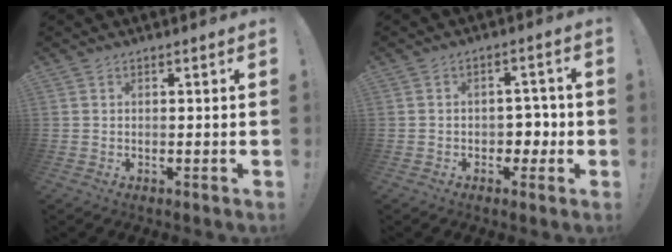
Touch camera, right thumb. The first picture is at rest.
{"total": 5.6, "force": [-1.2, 4.9, 2.4], "torque": [-0.029, 0.011, -0.019]}